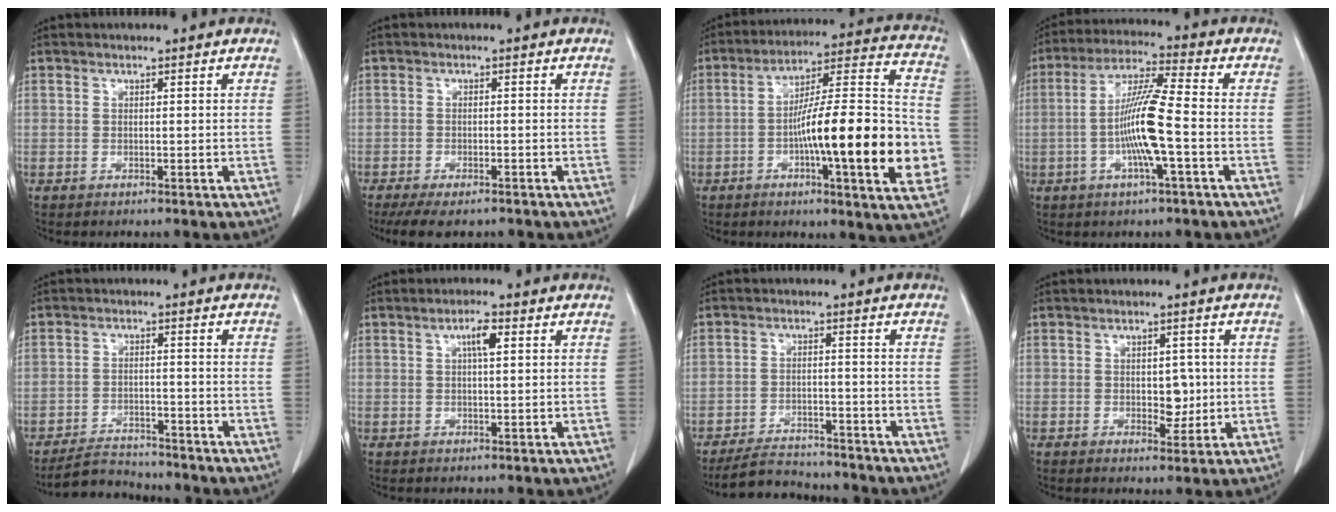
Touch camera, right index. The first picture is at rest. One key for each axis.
{"total": 7.5, "fx": -6.0, "fy": 2.2, "fz": 4.0, "tx": -0.057, "ty": -0.010, "tz": -0.089}
{"total": 22.7, "fx": -5.0, "fy": 2.4, "fz": 22.0, "tx": -0.292, "ty": 0.010, "tz": -0.073}
{"total": 10.6, "fx": -2.1, "fy": 0.1, "fz": 10.4, "tx": -0.203, "ty": 0.003, "tz": -0.046}
{"total": 5.4, "fx": -5.2, "fy": 1.2, "fz": 0.2, "tx": -0.006, "ty": -0.007, "tz": -0.089}
{"total": 3.1, "fx": 1.0, "fy": 0.6, "fz": 2.9, "tx": -0.052, "ty": 0.003, "tz": 0.017}
{"total": 7.4, "fx": -7.0, "fy": 1.9, "fz": 1.3, "tx": -0.022, "ty": -0.004, "tz": -0.114}
{"total": 3.8, "fx": -0.1, "fy": 2.3, "fz": 3.0, "tx": -0.036, "ty": 0.000, "tz": 0.005}